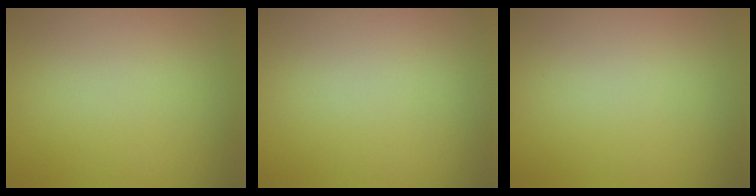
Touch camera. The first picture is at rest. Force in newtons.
{"total": 0.0}
{"total": 0.0}